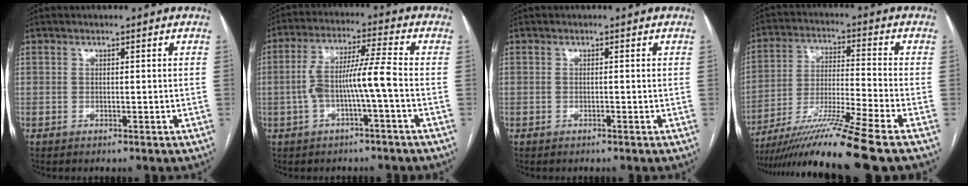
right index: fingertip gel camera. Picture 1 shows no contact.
{"total": 8.1, "force": [-1.8, 0.1, 7.9], "torque": [-0.152, 0.025, -0.032]}
{"total": 0.0}
{"total": 15.5, "force": [-12.1, -2.6, 9.3], "torque": [-0.181, -0.035, -0.215]}